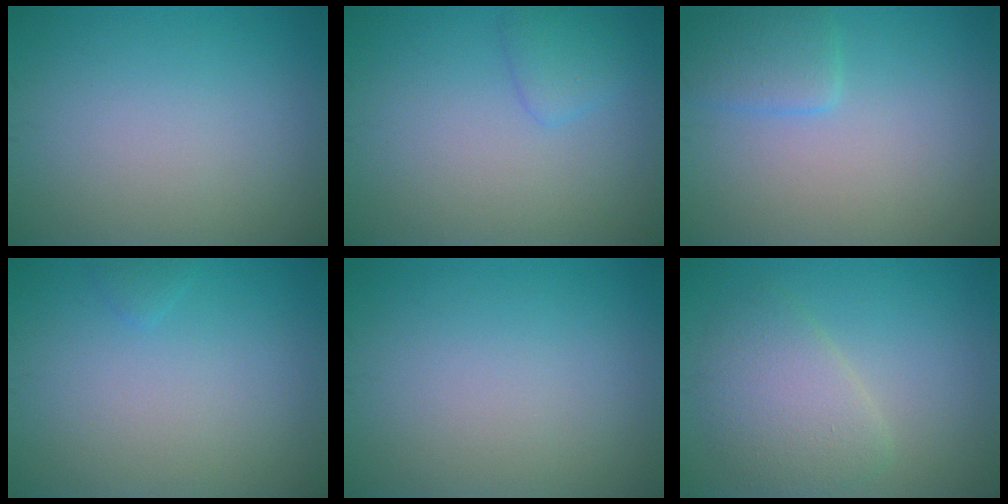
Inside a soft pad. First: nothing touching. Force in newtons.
{"total": 1.7, "press": 1.7, "slide": 0.2}
{"total": 2.6, "press": 2.5, "slide": 0.2}
{"total": 0.6, "press": 0.6, "slide": 0.0}
{"total": 0.0}
{"total": 4.0, "press": 3.9, "slide": 0.5}